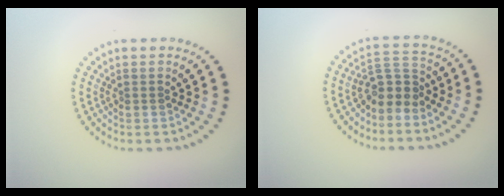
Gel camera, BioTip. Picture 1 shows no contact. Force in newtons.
{"total": 3.2, "press": 2.7, "slide": 1.8}